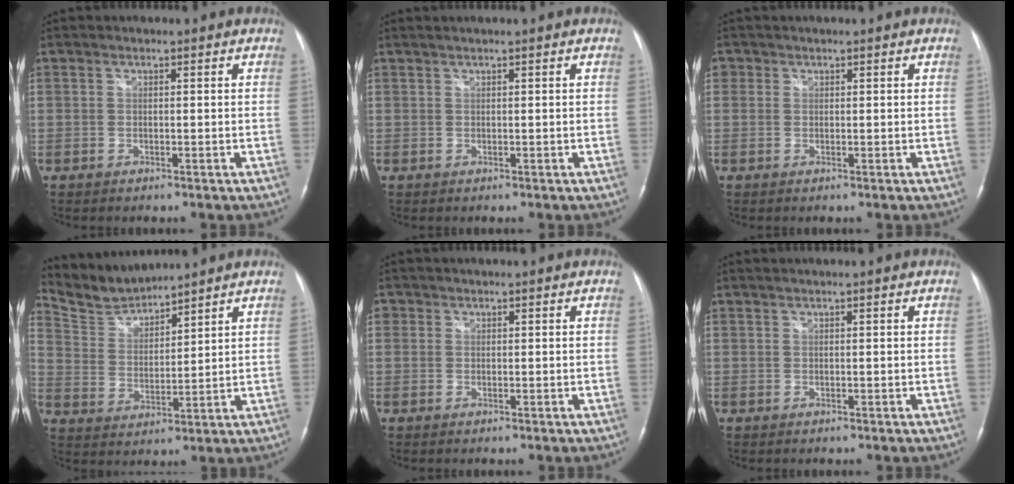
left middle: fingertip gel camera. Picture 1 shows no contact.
{"total": 1.1, "force": [0.9, -0.2, 0.7], "torque": [-0.015, 0.014, 0.020]}
{"total": 1.4, "force": [0.4, 1.3, 0.2], "torque": [0.006, 0.005, 0.004]}
{"total": 4.3, "force": [4.2, 0.2, -0.6], "torque": [0.006, 0.005, 0.092]}
{"total": 1.1, "force": [0.3, 1.0, 0.2], "torque": [0.006, 0.004, 0.003]}
{"total": 0.8, "force": [0.6, -0.2, 0.5], "torque": [-0.012, 0.013, 0.016]}